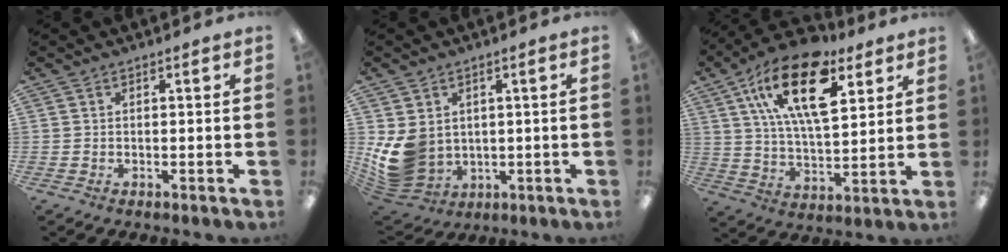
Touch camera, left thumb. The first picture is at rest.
{"total": 9.9, "force": [0.6, 8.5, 5.2], "torque": [-0.139, -0.016, 0.020]}
{"total": 21.1, "force": [11.0, 9.8, 15.1], "torque": [-0.274, -0.040, 0.186]}